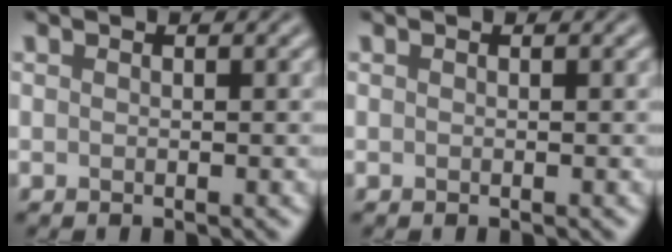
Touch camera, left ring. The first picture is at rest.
{"total": 0.0}